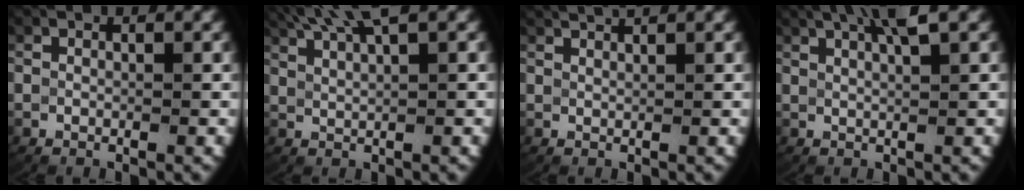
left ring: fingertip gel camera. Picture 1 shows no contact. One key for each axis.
{"total": 4.8, "fx": 4.1, "fy": 0.4, "fz": 2.4, "tx": -0.046, "ty": 0.009, "tz": 0.075}
{"total": 2.0, "fx": 1.9, "fy": 0.1, "fz": 0.8, "tx": -0.016, "ty": 0.004, "tz": 0.035}
{"total": 5.1, "fx": 3.7, "fy": 1.2, "fz": 3.4, "tx": -0.058, "ty": 0.017, "tz": 0.056}